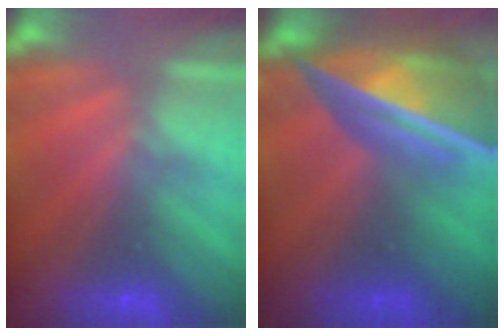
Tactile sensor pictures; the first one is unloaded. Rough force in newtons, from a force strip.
{"total": 7.6}